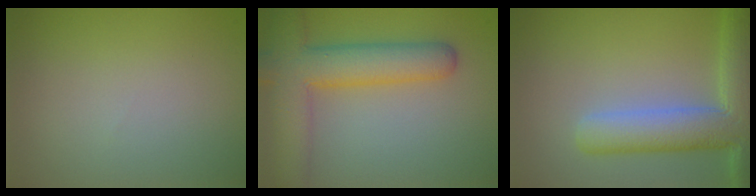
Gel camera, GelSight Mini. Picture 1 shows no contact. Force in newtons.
{"total": 6.5, "press": 6.5, "slide": 0.3}
{"total": 7.9, "press": 7.8, "slide": 0.8}